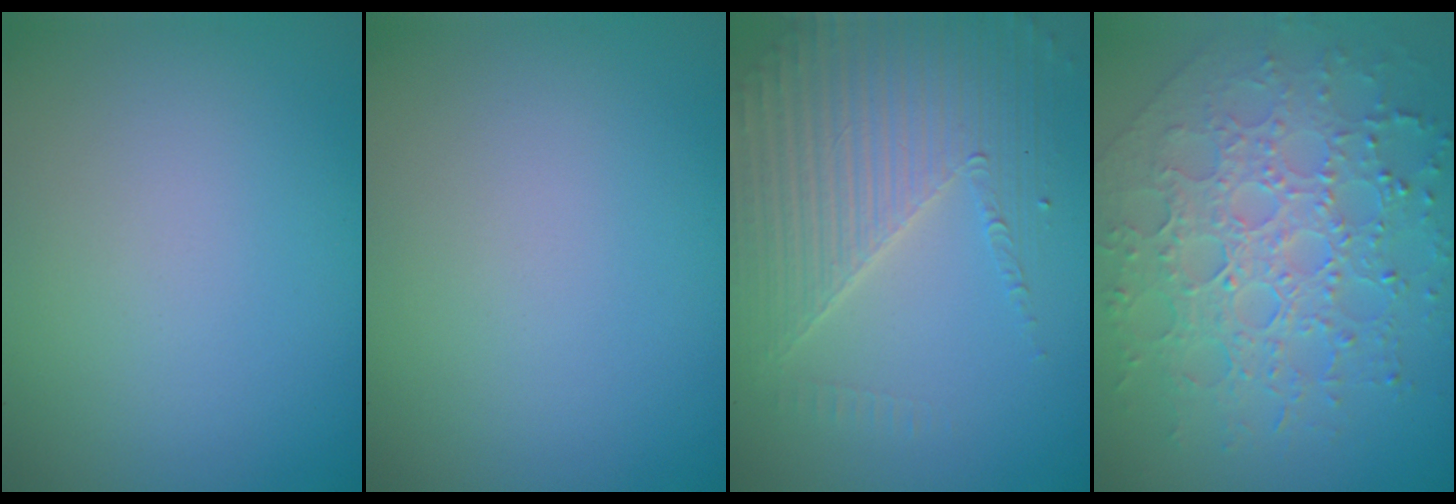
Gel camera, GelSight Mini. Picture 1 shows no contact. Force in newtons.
{"total": 0.0}
{"total": 5.1, "press": 4.2, "slide": 2.9}
{"total": 7.8, "press": 5.6, "slide": 5.4}